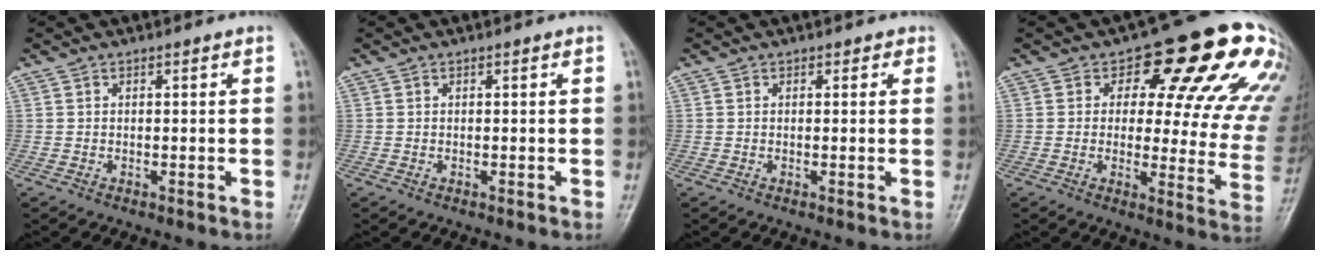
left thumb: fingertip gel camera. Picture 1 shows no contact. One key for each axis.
{"total": 0.0}
{"total": 1.0, "fx": 0.5, "fy": 0.8, "fz": 0.3, "tx": 0.011, "ty": -0.002, "tz": 0.001}
{"total": 20.3, "fx": 10.1, "fy": 9.4, "fz": 14.9, "tx": -0.133, "ty": -0.029, "tz": 0.110}